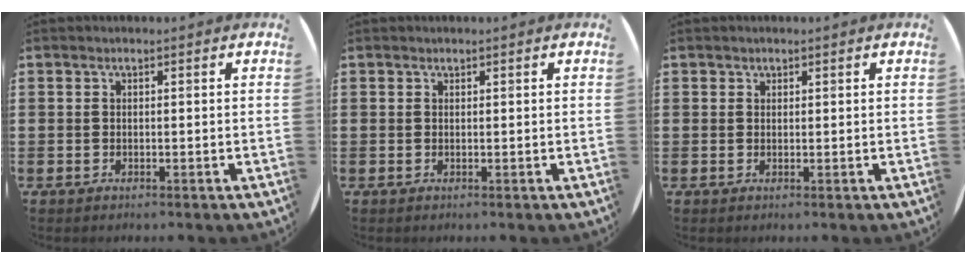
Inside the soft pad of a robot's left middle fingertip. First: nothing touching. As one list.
[{"total": 0.0}, {"total": 0.6, "force": [0.5, 0.4, -0.1], "torque": [0.008, 0.000, 0.008]}]